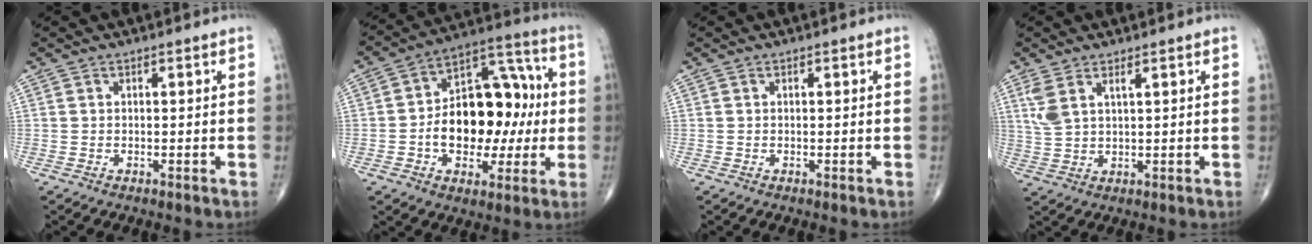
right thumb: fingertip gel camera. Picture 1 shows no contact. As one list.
[{"total": 20.1, "force": [-1.2, 12.7, 15.5], "torque": [-0.195, 0.041, -0.016]}, {"total": 0.0}, {"total": 4.9, "force": [2.4, 1.8, 3.8], "torque": [-0.088, -0.005, 0.060]}]